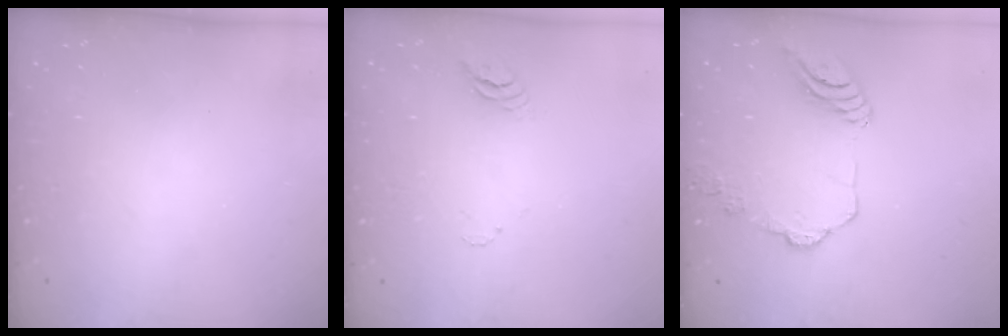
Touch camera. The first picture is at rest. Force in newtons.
{"total": 3.4, "press": 3.4, "slide": 0.3}
{"total": 13.1, "press": 13.1, "slide": 1.3}